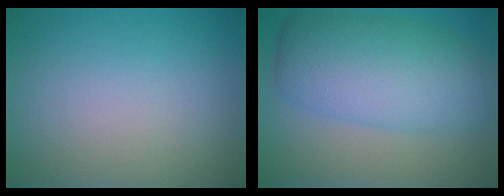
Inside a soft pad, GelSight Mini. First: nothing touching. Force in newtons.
{"total": 7.9, "press": 7.9, "slide": 0.1}